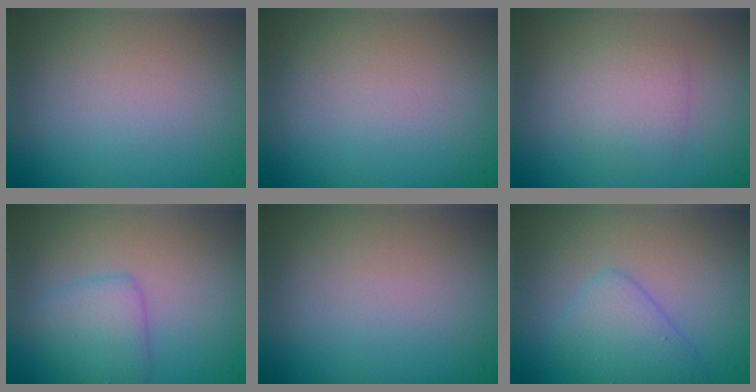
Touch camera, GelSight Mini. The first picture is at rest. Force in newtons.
{"total": 0.0}
{"total": 2.3, "press": 2.3, "slide": 0.1}
{"total": 2.9, "press": 2.9, "slide": 0.1}
{"total": 0.0}
{"total": 3.0, "press": 3.0, "slide": 0.2}